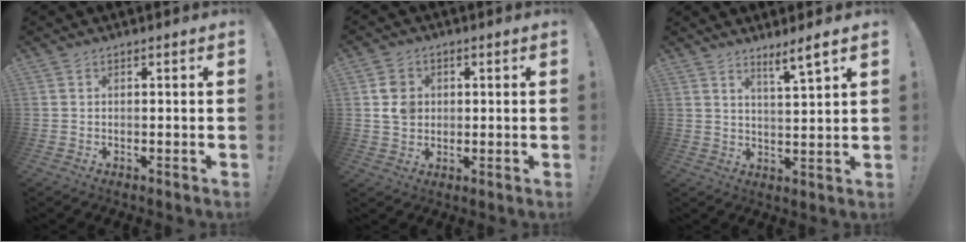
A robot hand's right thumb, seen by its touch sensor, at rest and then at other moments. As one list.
[{"total": 7.2, "force": [1.2, 6.4, 3.0], "torque": [-0.053, 0.008, 0.026]}, {"total": 5.8, "force": [4.3, -0.3, 3.9], "torque": [-0.051, -0.032, 0.066]}]